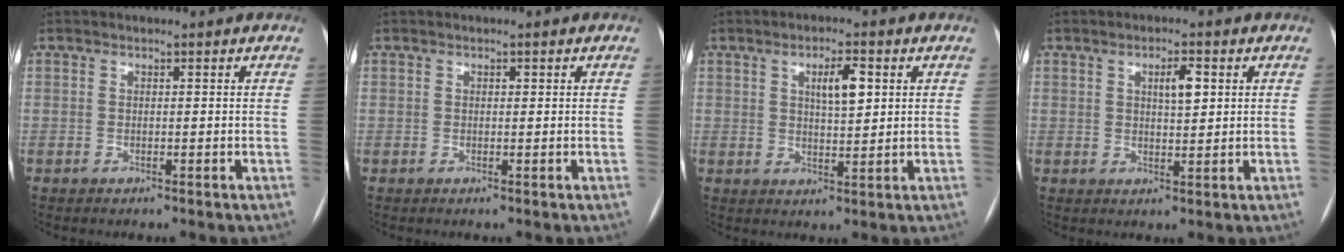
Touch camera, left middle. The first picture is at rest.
{"total": 0.6, "force": [0.2, 0.3, 0.4], "torque": [-0.005, 0.001, 0.003]}
{"total": 5.1, "force": [1.8, 1.4, 4.5], "torque": [-0.075, 0.004, 0.030]}
{"total": 3.7, "force": [1.3, 1.1, 3.3], "torque": [-0.053, 0.004, 0.020]}